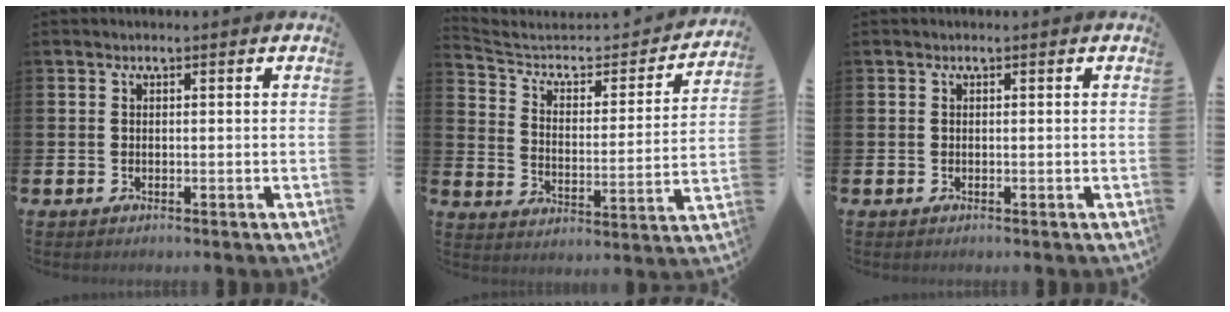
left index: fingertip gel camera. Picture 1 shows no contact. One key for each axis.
{"total": 6.1, "fx": 5.1, "fy": 2.6, "fz": 2.1, "tx": -0.066, "ty": -0.040, "tz": 0.080}
{"total": 0.0}